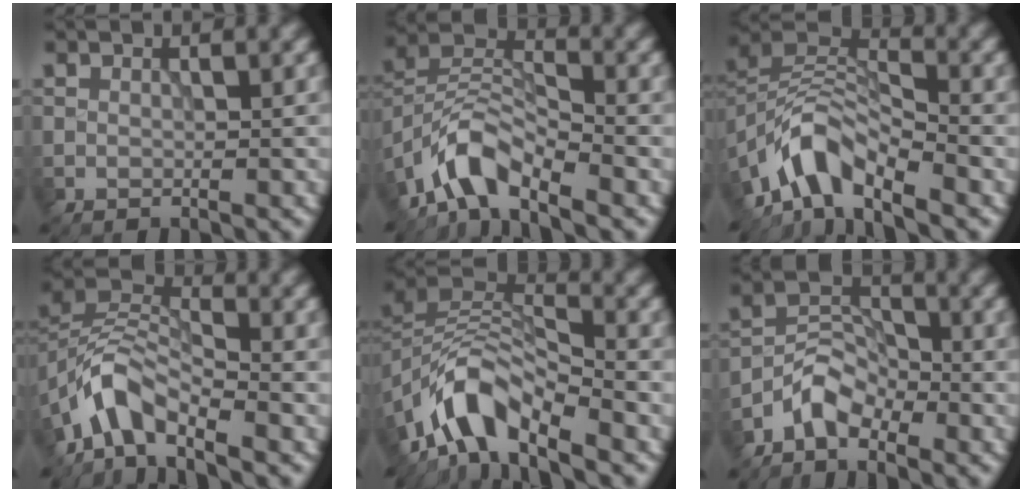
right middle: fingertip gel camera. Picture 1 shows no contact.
{"total": 5.9, "force": [-4.6, 1.9, 3.2], "torque": [-0.053, 0.007, -0.097]}
{"total": 6.9, "force": [-5.0, 2.6, 4.0], "torque": [-0.063, 0.005, -0.106]}
{"total": 5.1, "force": [-3.9, 1.9, 2.7], "torque": [-0.046, 0.007, -0.085]}
{"total": 7.5, "force": [-5.1, 2.9, 4.7], "torque": [-0.071, 0.006, -0.109]}
{"total": 3.3, "force": [-2.4, 1.7, 1.4], "torque": [-0.023, 0.013, -0.058]}